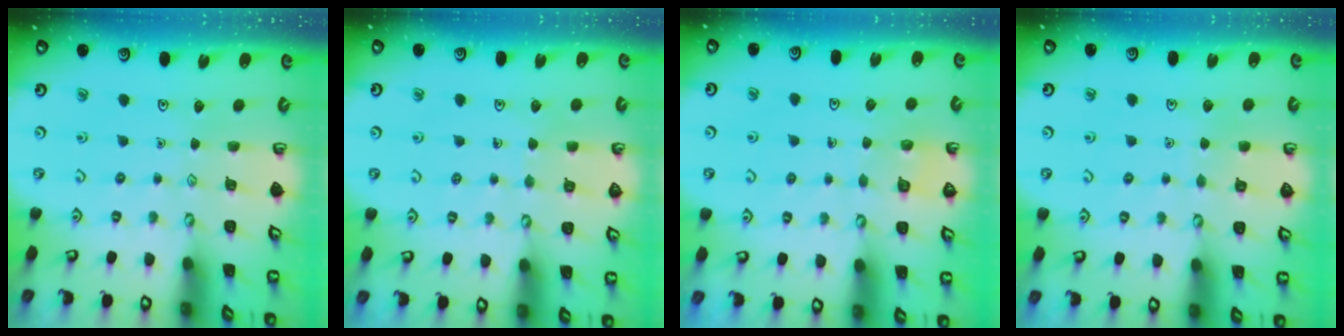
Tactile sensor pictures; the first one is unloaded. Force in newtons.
{"total": 4.9, "press": 4.9, "slide": 0.3}
{"total": 2.5, "press": 2.5, "slide": 0.1}
{"total": 2.6, "press": 2.6, "slide": 0.3}